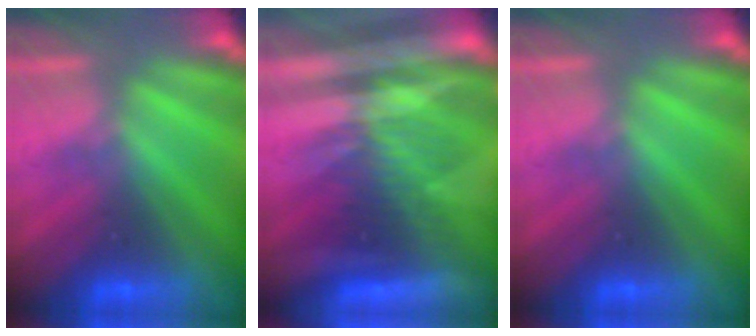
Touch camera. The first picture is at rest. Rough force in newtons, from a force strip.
{"total": 3.0}
{"total": 0.0}